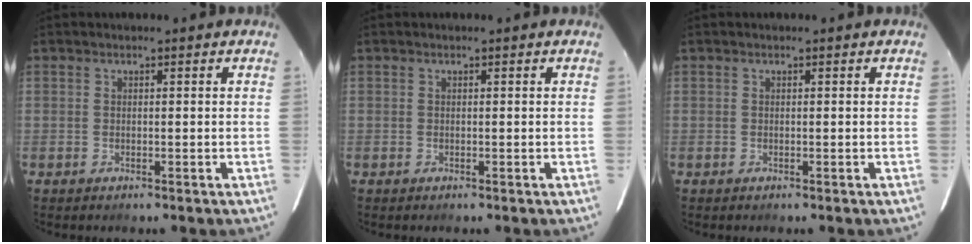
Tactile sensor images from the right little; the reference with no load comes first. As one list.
[{"total": 0.0}, {"total": 0.0}]